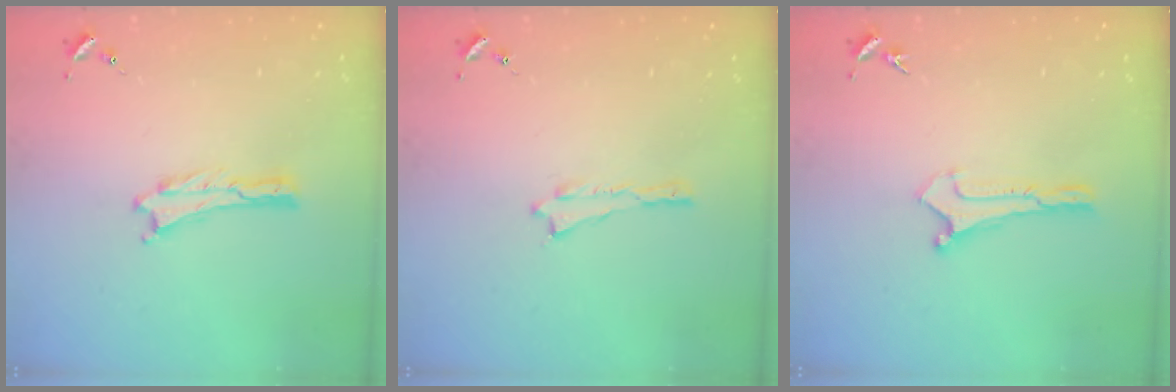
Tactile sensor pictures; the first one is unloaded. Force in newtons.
{"total": 0.0}
{"total": 0.0}